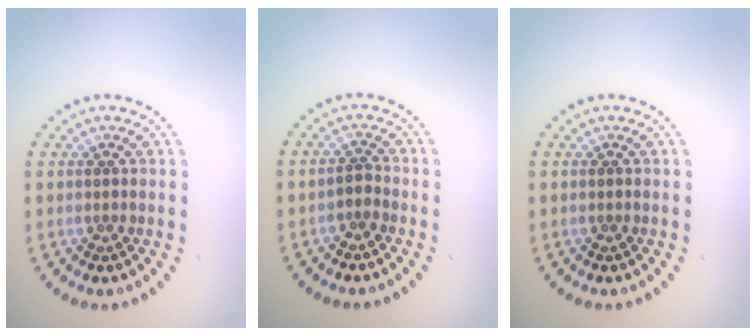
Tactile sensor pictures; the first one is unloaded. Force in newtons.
{"total": 1.0, "press": 0.8, "slide": 0.6}
{"total": 0.0}